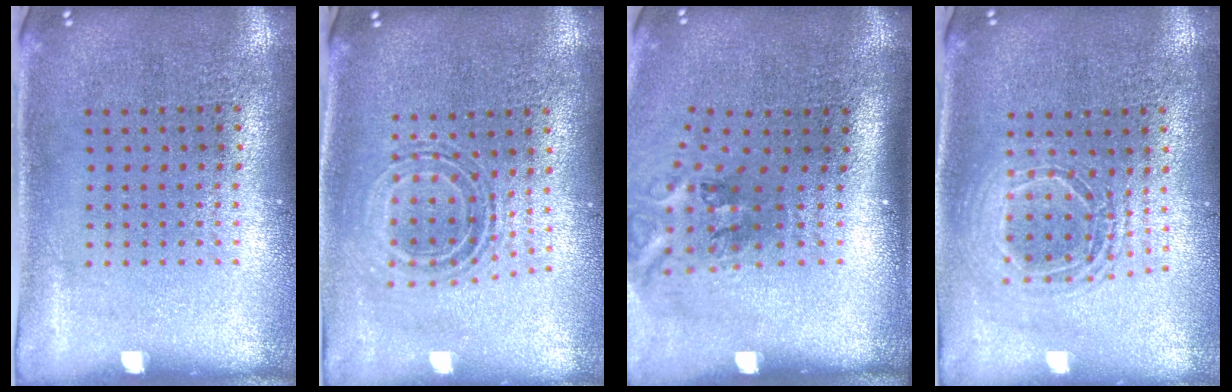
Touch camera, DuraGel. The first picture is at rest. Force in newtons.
{"total": 0.8, "press": 0.8, "slide": 0.1}
{"total": 2.0, "press": 1.2, "slide": 1.6}
{"total": 1.5, "press": 1.3, "slide": 0.7}